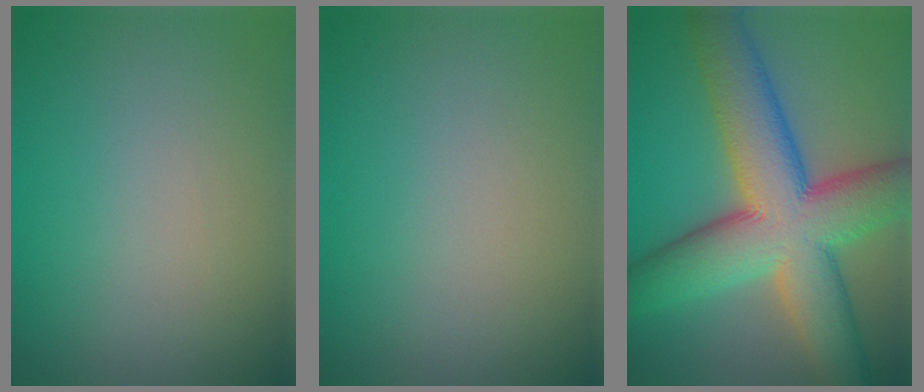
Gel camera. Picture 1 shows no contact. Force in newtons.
{"total": 0.0}
{"total": 13.2, "press": 13.2, "slide": 0.4}